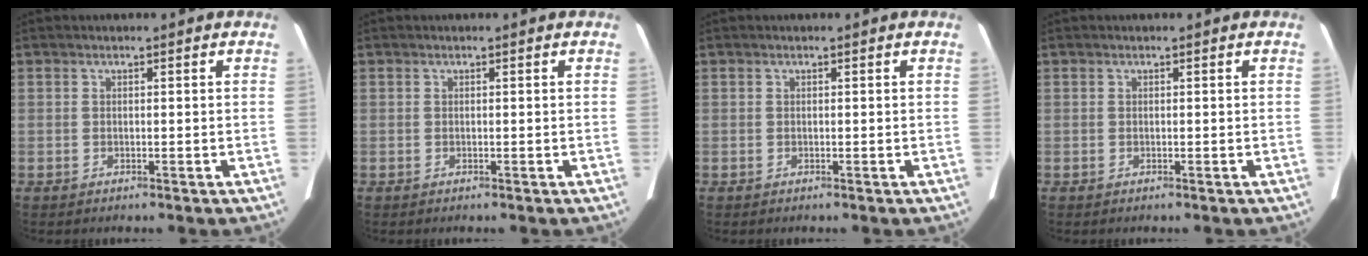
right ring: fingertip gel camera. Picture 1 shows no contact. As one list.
[{"total": 0.0}, {"total": 0.0}, {"total": 0.0}]